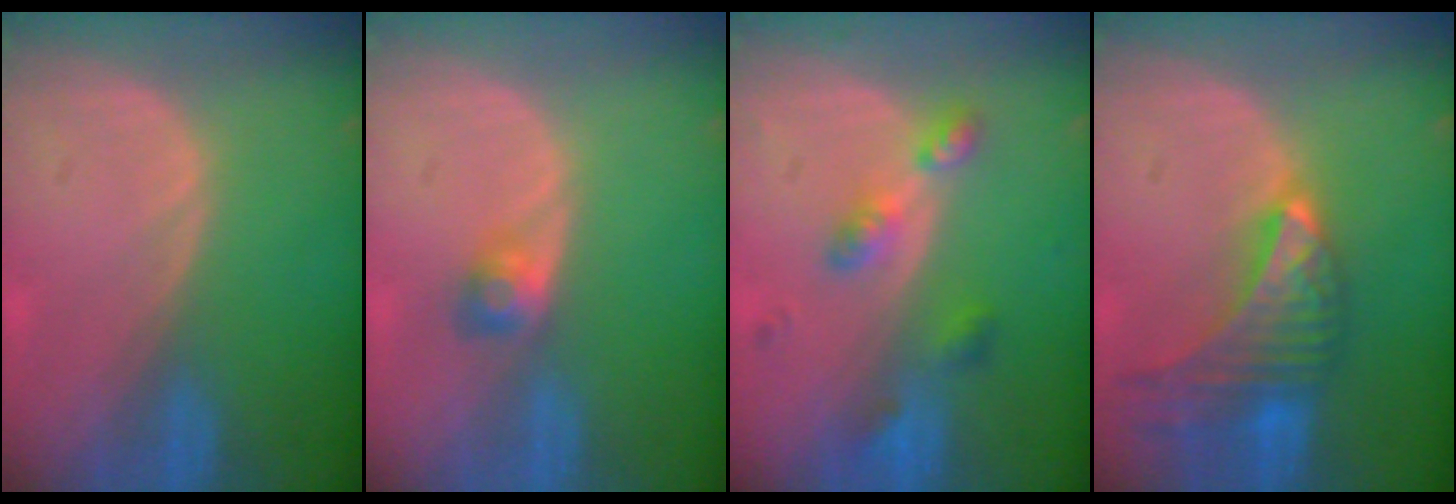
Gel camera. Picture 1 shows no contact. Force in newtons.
{"total": 2.4, "press": 2.3, "slide": 0.7}
{"total": 4.8, "press": 4.8, "slide": 0.1}
{"total": 9.7, "press": 8.6, "slide": 4.5}